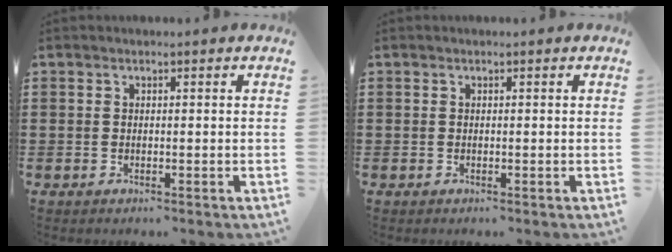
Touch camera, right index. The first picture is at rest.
{"total": 0.0}